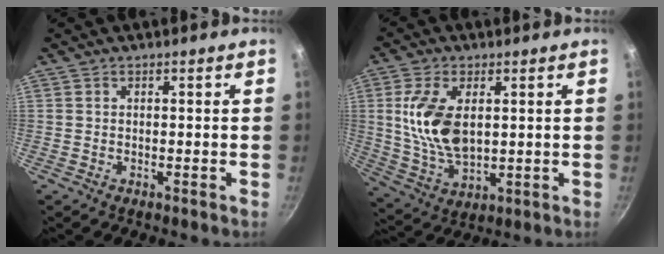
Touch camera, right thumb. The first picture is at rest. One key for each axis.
{"total": 12.7, "fx": 2.3, "fy": 7.1, "fz": 10.3, "tx": -0.194, "ty": -0.018, "tz": 0.050}